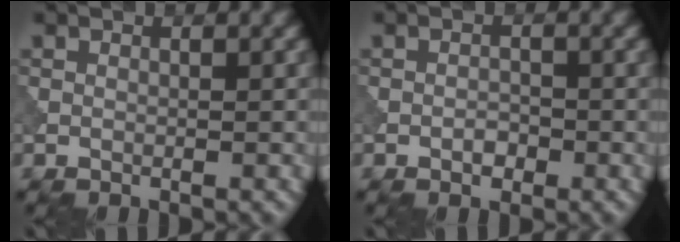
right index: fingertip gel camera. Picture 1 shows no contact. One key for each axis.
{"total": 1.2, "fx": -0.6, "fy": 0.7, "fz": 0.7, "tx": -0.012, "ty": 0.002, "tz": -0.013}